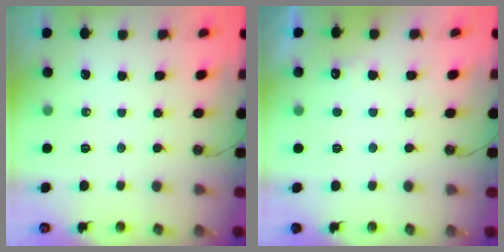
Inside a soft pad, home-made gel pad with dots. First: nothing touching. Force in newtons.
{"total": 5.1, "press": 5.1, "slide": 0.8}